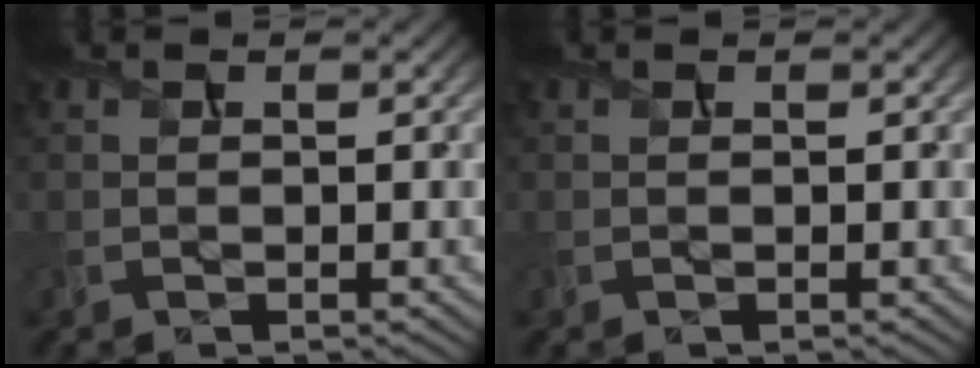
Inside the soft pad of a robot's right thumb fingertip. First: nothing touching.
{"total": 0.0}